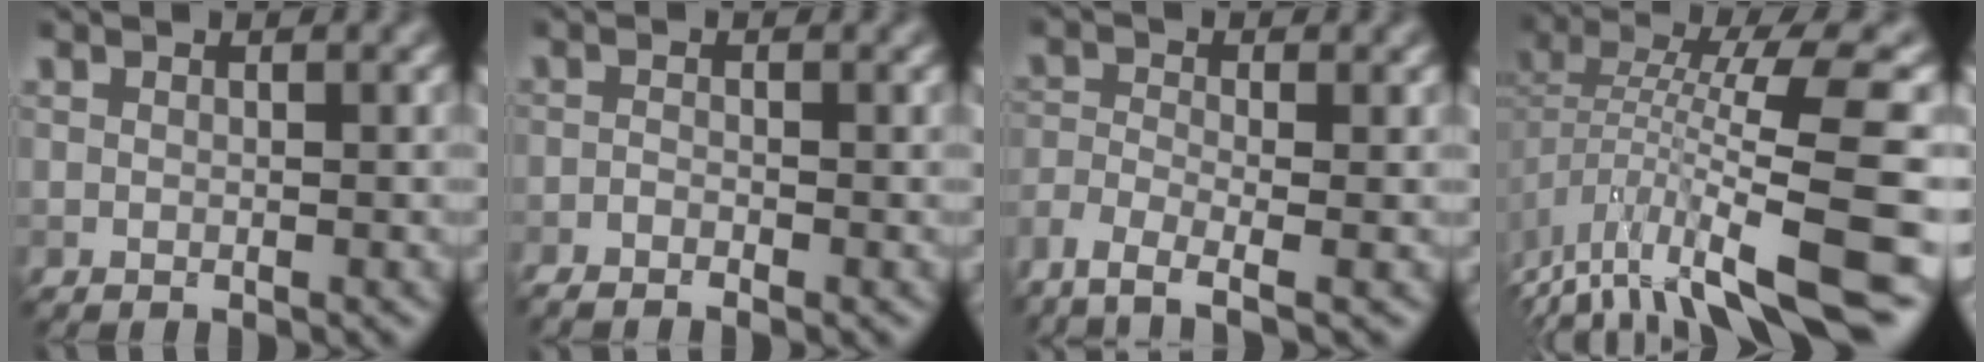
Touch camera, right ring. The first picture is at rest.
{"total": 1.8, "force": [-1.4, 0.3, 1.2], "torque": [-0.033, -0.003, -0.034]}
{"total": 4.1, "force": [-3.1, 1.1, 2.5], "torque": [-0.057, -0.008, -0.071]}
{"total": 9.9, "force": [-4.7, 2.2, 8.4], "torque": [-0.150, 0.021, -0.080]}